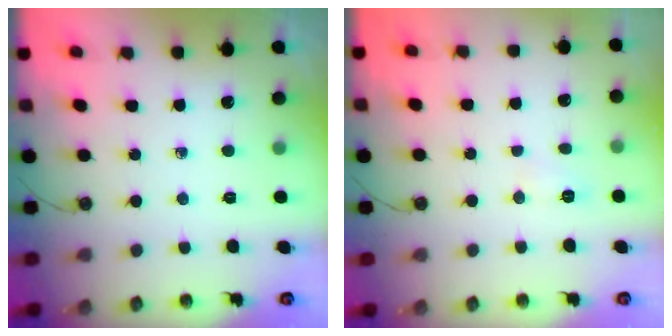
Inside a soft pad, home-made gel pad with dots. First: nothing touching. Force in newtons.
{"total": 5.3, "press": 5.2, "slide": 0.7}